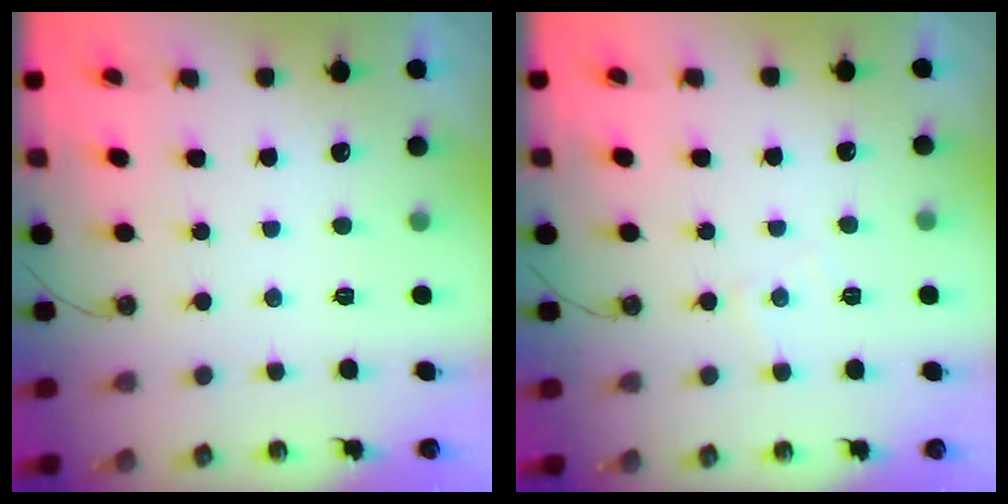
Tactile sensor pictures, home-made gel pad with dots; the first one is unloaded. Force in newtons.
{"total": 3.1, "press": 3.1, "slide": 0.5}